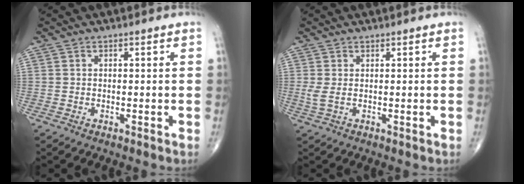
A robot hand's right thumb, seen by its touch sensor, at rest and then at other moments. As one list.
[{"total": 2.0, "force": [0.3, 0.6, 1.9], "torque": [-0.053, -0.001, 0.011]}]